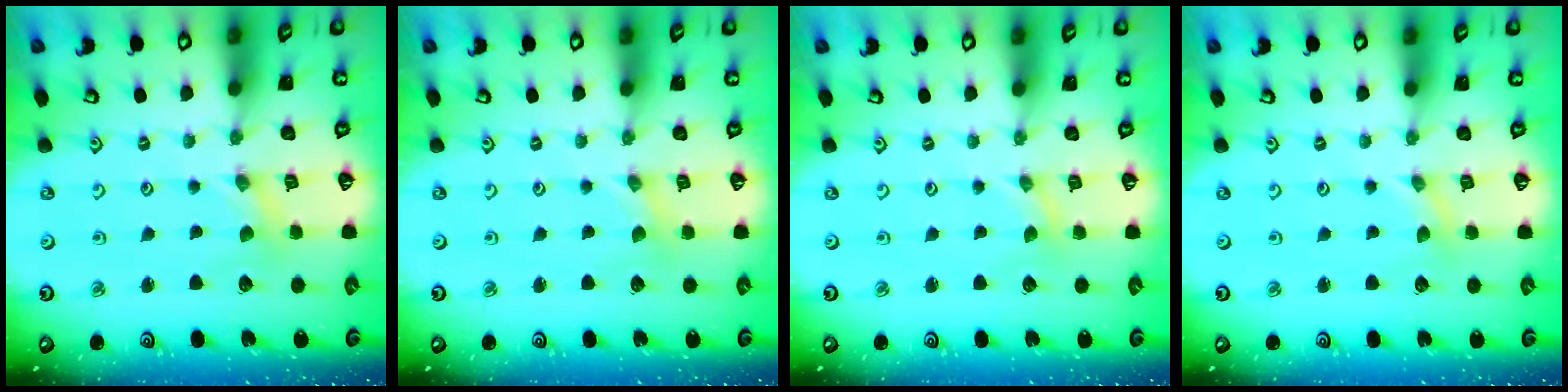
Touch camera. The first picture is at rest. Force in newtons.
{"total": 0.0}
{"total": 0.0}
{"total": 0.0}